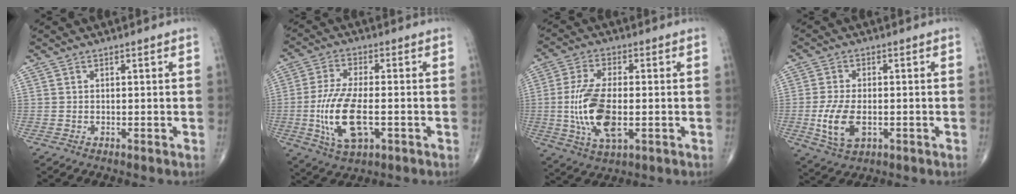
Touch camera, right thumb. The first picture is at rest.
{"total": 12.9, "force": [-2.6, 5.5, 11.4], "torque": [-0.233, 0.001, -0.043]}
{"total": 12.9, "force": [-1.6, 5.7, 11.5], "torque": [-0.240, -0.003, -0.025]}
{"total": 8.4, "force": [-1.8, 4.5, 6.8], "torque": [-0.139, -0.005, -0.027]}